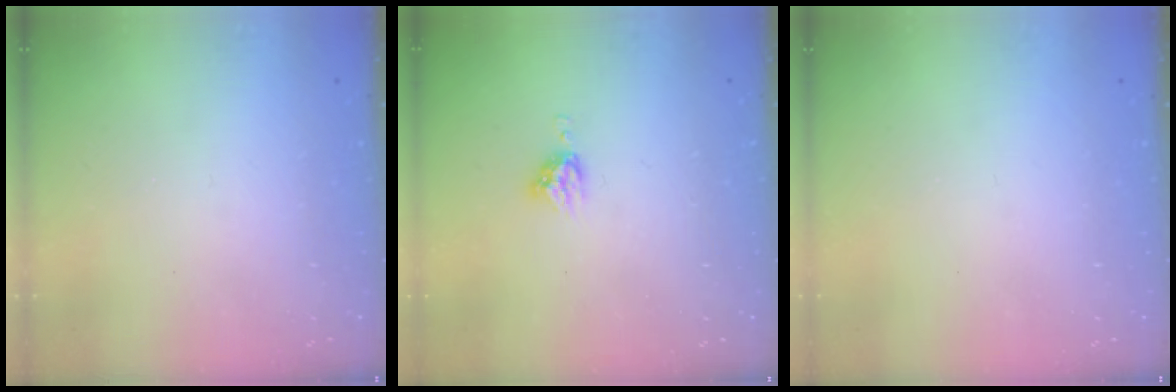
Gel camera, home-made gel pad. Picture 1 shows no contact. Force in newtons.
{"total": 5.1, "press": 5.1, "slide": 0.7}
{"total": 0.0}